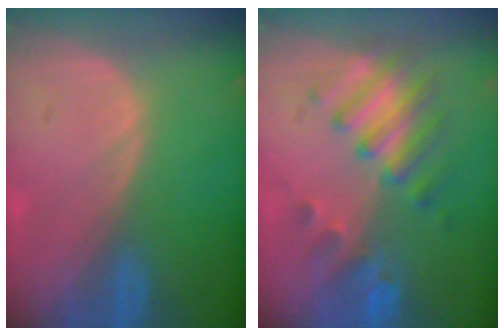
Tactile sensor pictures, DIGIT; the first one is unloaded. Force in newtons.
{"total": 7.2, "press": 7.0, "slide": 1.4}